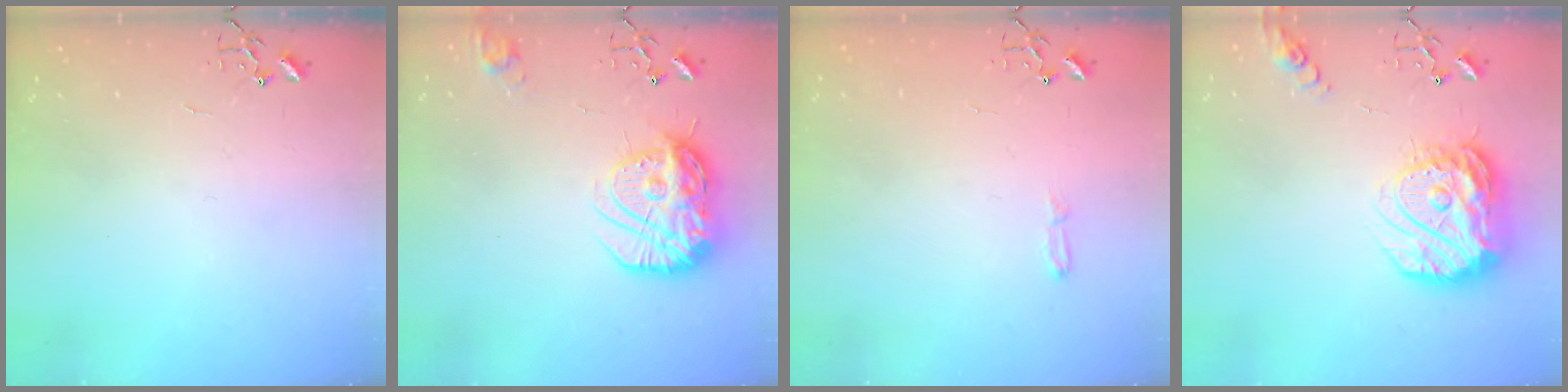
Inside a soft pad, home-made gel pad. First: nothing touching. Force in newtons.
{"total": 19.1, "press": 19.1, "slide": 1.1}
{"total": 4.0, "press": 3.9, "slide": 0.5}
{"total": 18.2, "press": 18.1, "slide": 1.7}